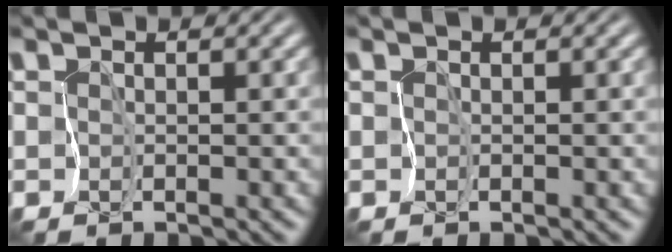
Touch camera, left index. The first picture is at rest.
{"total": 0.0}